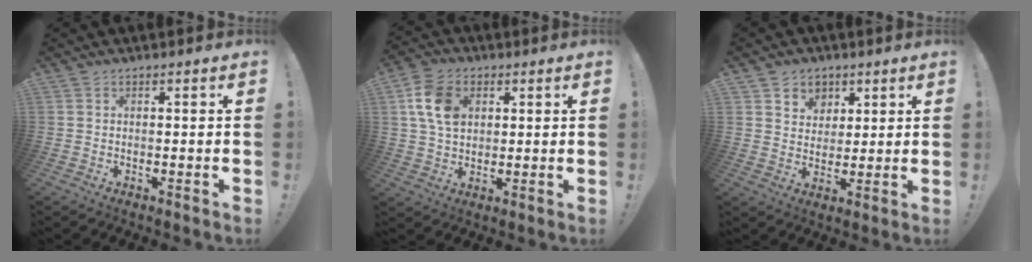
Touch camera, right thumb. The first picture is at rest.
{"total": 12.2, "force": [3.9, 9.1, 7.2], "torque": [-0.120, 0.004, 0.080]}
{"total": 6.6, "force": [3.2, 5.7, 0.8], "torque": [-0.010, -0.028, 0.063]}